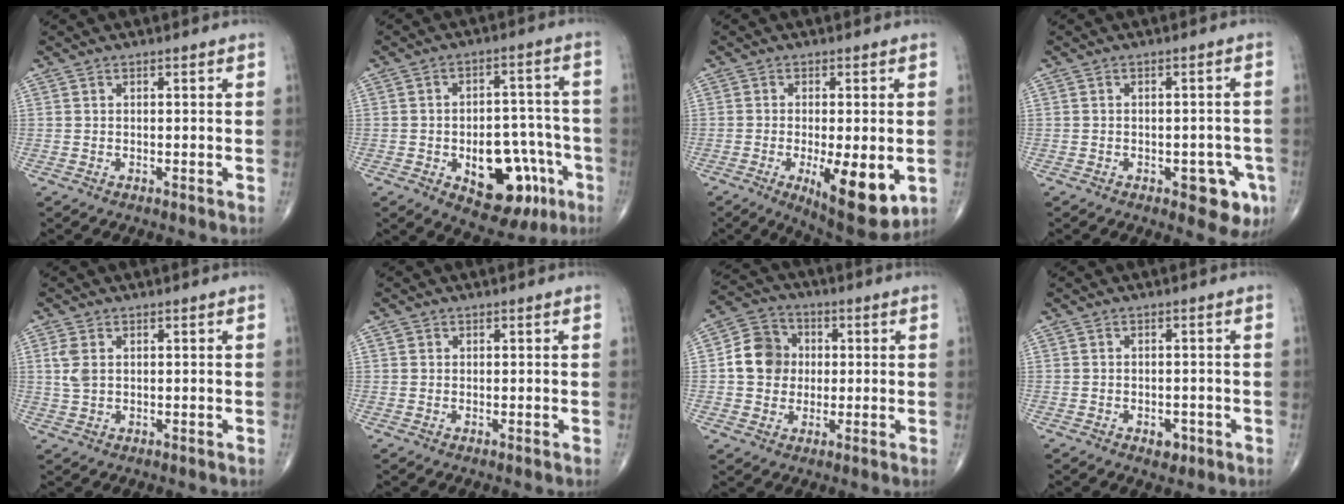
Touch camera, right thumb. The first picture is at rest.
{"total": 16.0, "force": [-6.2, 9.1, 11.6], "torque": [-0.116, 0.045, -0.073]}
{"total": 12.5, "force": [-3.3, 4.2, 11.3], "torque": [-0.161, -0.024, -0.039]}
{"total": 6.5, "force": [-2.7, 3.2, 4.9], "torque": [-0.033, 0.008, -0.029]}
{"total": 3.5, "force": [0.8, 2.1, 2.6], "torque": [-0.065, 0.002, 0.020]}
{"total": 0.8, "force": [0.3, 0.7, 0.1], "torque": [0.004, 0.000, 0.003]}
{"total": 9.4, "force": [0.5, 8.3, 4.3], "torque": [-0.052, 0.014, -0.002]}
{"total": 2.4, "force": [-1.1, 1.6, 1.4], "torque": [-0.010, 0.002, -0.011]}